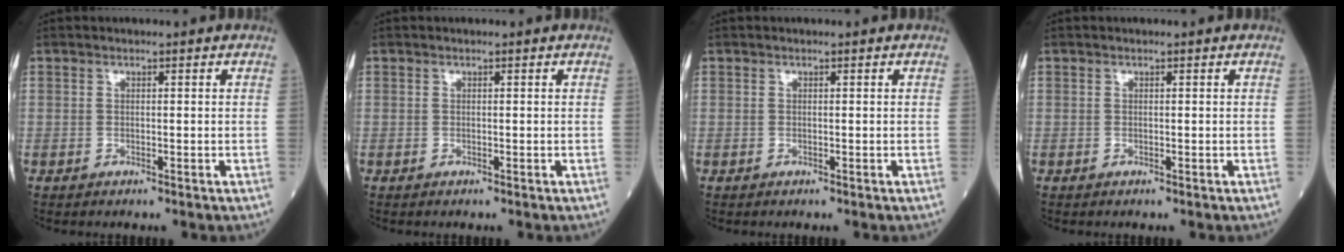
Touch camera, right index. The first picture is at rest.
{"total": 0.0}
{"total": 0.0}
{"total": 0.0}